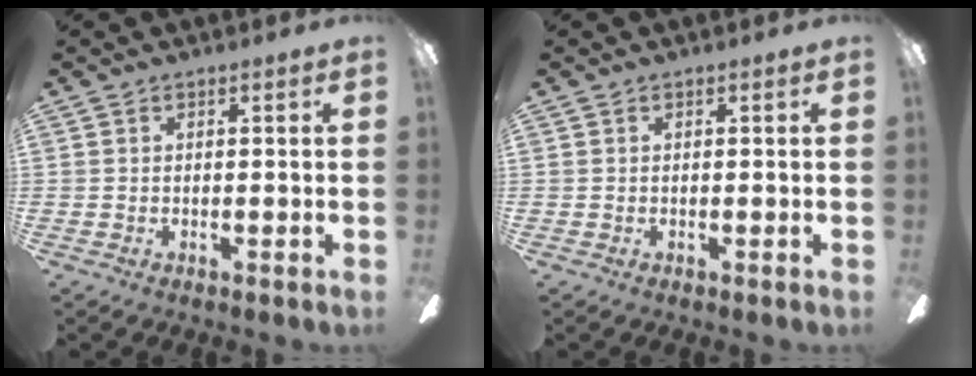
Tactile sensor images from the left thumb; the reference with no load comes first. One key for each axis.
{"total": 0.0}